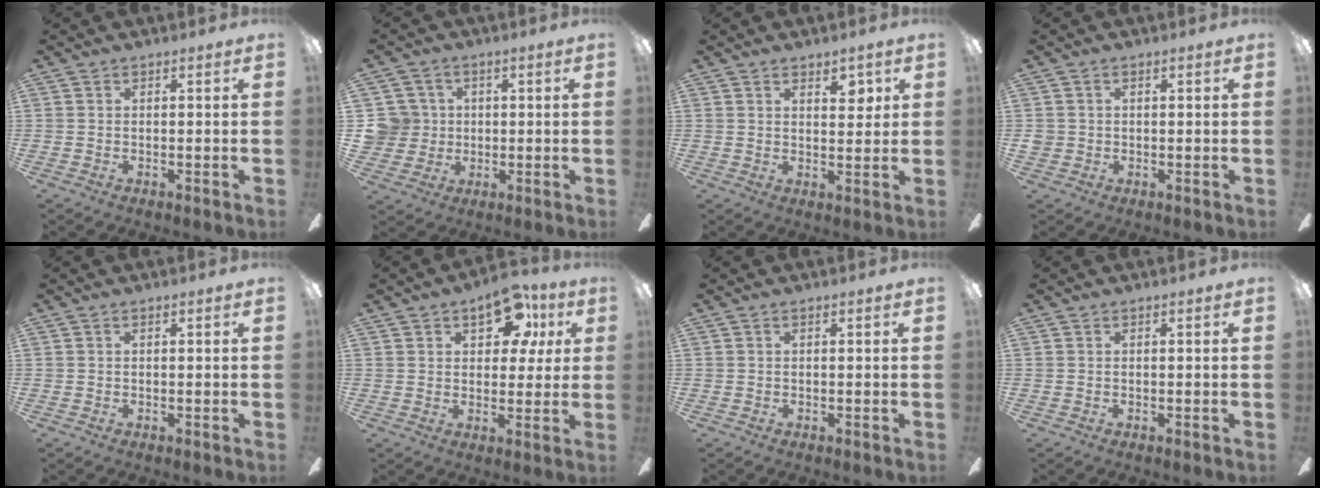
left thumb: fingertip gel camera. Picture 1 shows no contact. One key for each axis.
{"total": 7.7, "fx": 1.0, "fy": 7.6, "fz": 1.0, "tx": -0.044, "ty": 0.009, "tz": 0.023}
{"total": 4.4, "fx": 2.7, "fy": 2.1, "fz": 2.9, "tx": -0.029, "ty": -0.009, "tz": 0.040}
{"total": 1.9, "fx": -0.1, "fy": 1.8, "fz": 0.6, "tx": -0.010, "ty": 0.006, "tz": -0.004}
{"total": 0.0}
{"total": 12.9, "fx": 6.3, "fy": 7.4, "fz": 8.6, "tx": -0.105, "ty": -0.007, "tz": 0.104}
{"total": 0.0}
{"total": 0.0}